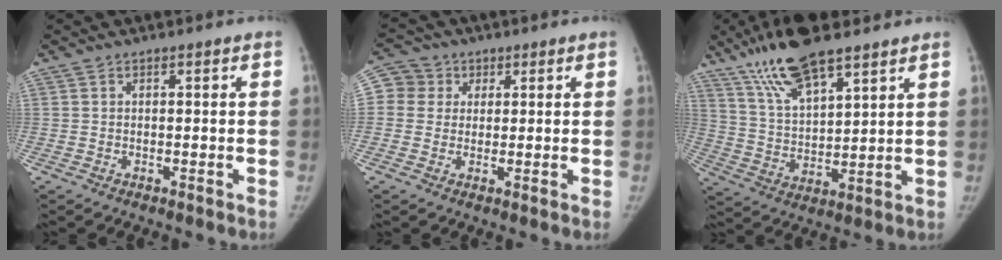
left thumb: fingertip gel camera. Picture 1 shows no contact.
{"total": 6.5, "force": [1.8, 6.2, 0.8], "torque": [0.005, 0.013, 0.029]}
{"total": 14.4, "force": [10.4, 3.9, 9.2], "torque": [-0.165, -0.038, 0.205]}